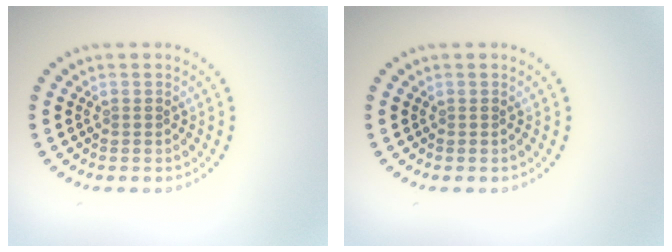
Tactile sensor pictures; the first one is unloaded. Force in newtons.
{"total": 0.0}